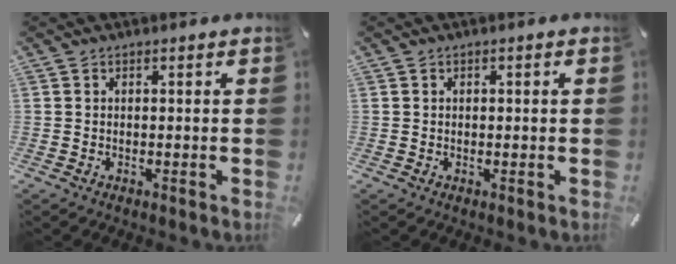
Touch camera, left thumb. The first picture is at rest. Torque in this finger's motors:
{"motor_torque": [-0.12, -0.04, -0.29, 0.01, 0.02]}